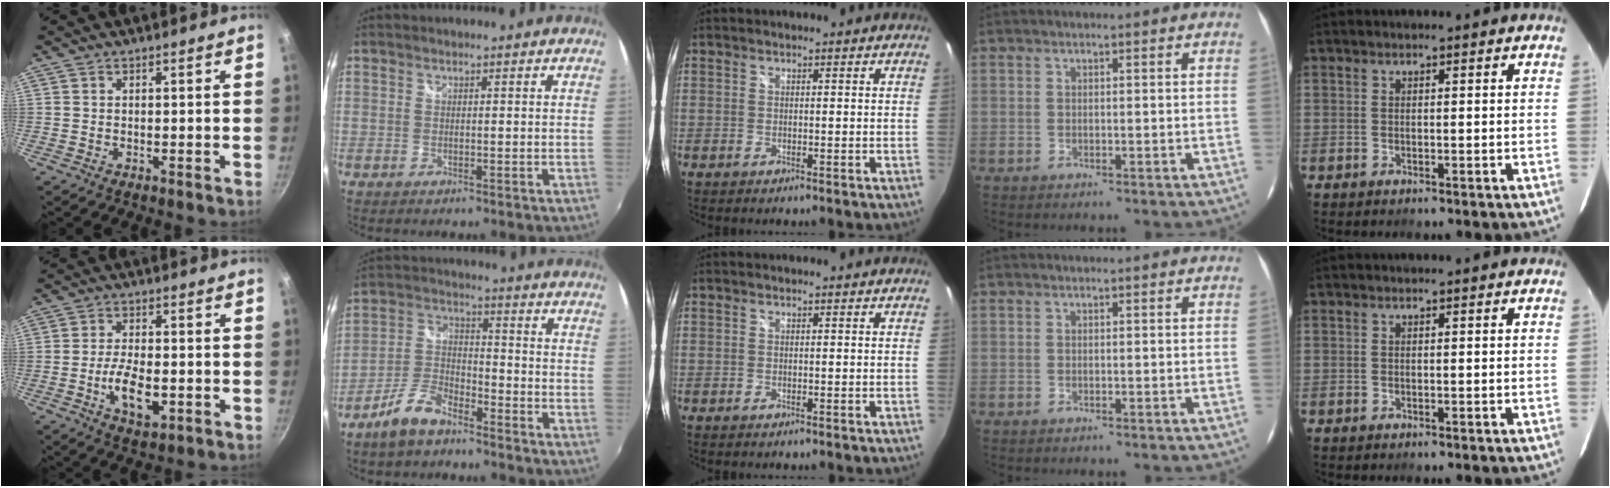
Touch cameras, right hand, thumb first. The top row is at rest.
{"thumb": {"total": 7.9, "force": [-2.1, 3.6, 6.7], "torque": [-0.119, 0.008, -0.036]}, "index": {"total": 8.3, "force": [-6.3, 2.9, 4.6], "torque": [-0.107, 0.009, -0.123]}}